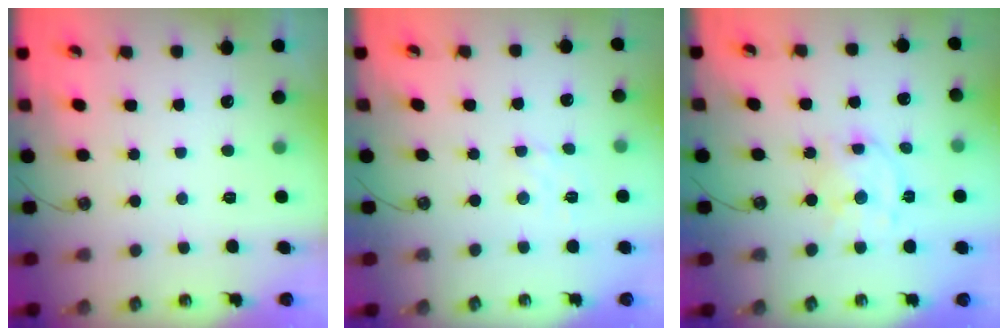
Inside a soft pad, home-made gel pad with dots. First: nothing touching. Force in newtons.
{"total": 2.1, "press": 2.1, "slide": 0.5}
{"total": 9.8, "press": 9.8, "slide": 0.8}